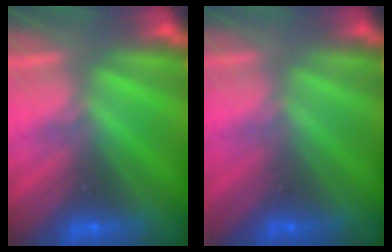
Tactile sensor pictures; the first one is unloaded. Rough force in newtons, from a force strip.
{"total": 2.3}